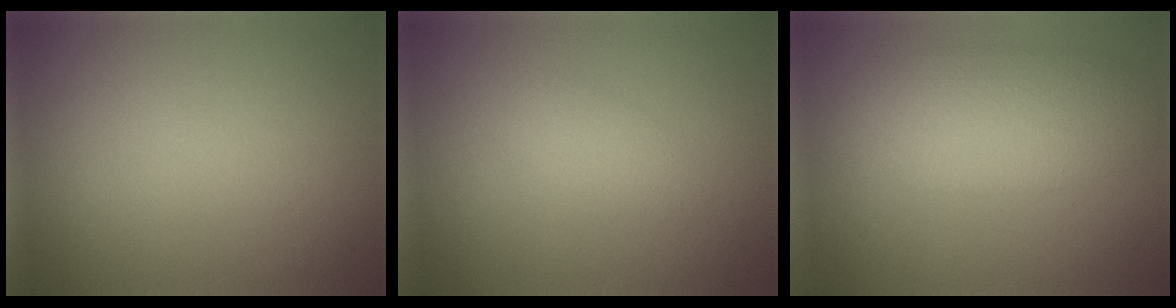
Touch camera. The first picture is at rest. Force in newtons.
{"total": 1.4, "press": 1.4, "slide": 0.0}
{"total": 5.4, "press": 5.4, "slide": 0.4}